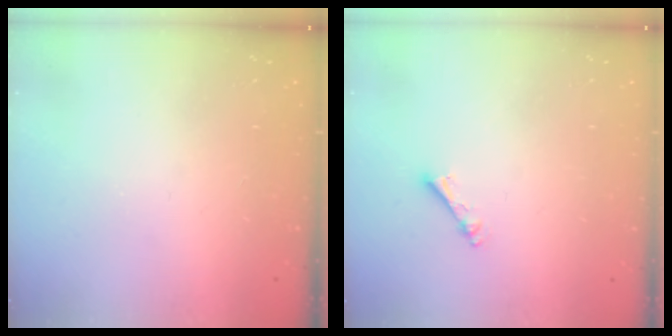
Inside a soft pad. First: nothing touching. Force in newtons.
{"total": 2.5, "press": 2.4, "slide": 0.5}